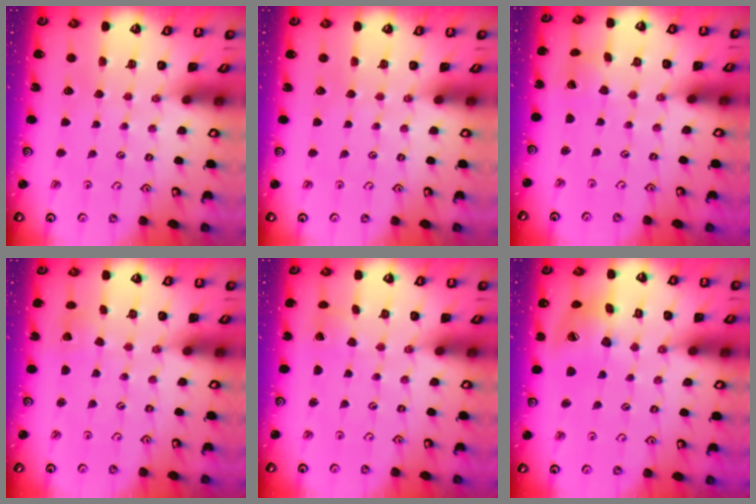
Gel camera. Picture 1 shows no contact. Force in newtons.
{"total": 0.0}
{"total": 2.9, "press": 2.9, "slide": 0.2}
{"total": 1.7, "press": 1.7, "slide": 0.1}
{"total": 0.7, "press": 0.7, "slide": 0.1}
{"total": 14.3, "press": 14.1, "slide": 2.2}